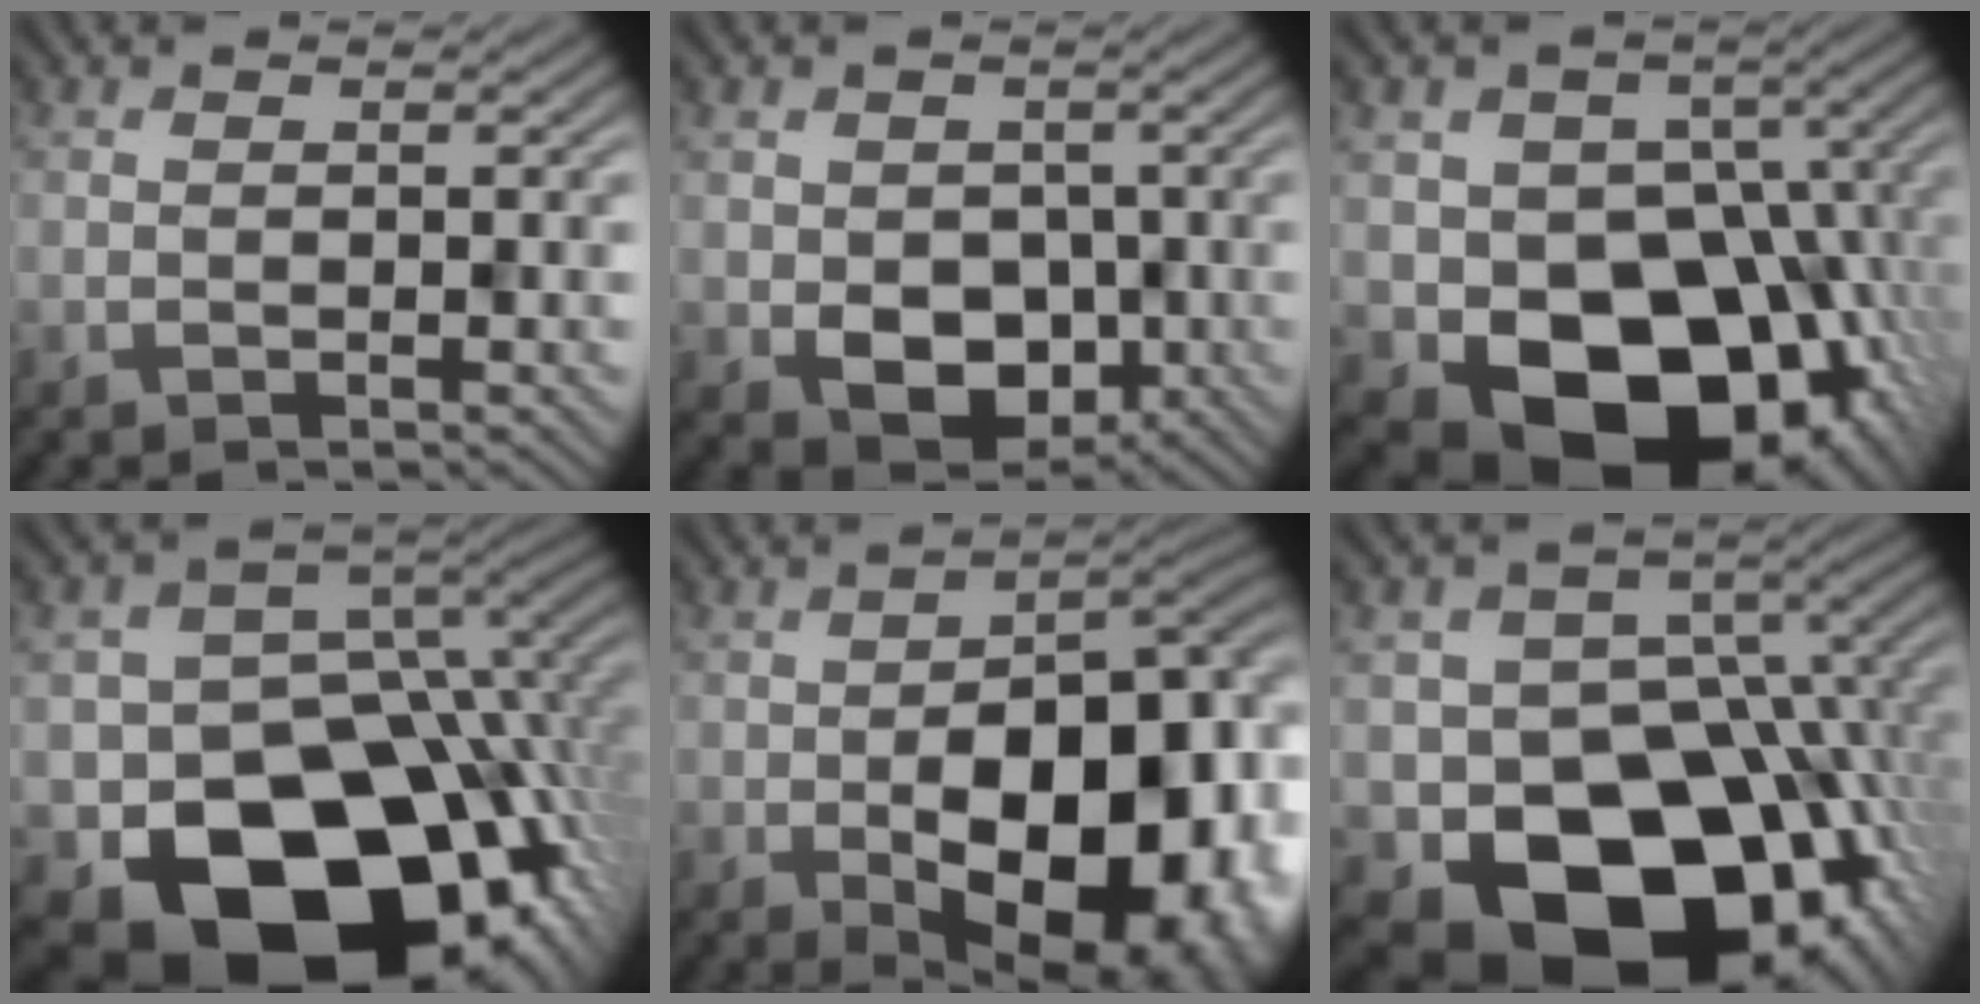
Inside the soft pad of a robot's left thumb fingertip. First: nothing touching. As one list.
[{"total": 5.3, "force": [-1.1, 4.6, 2.4], "torque": [-0.053, -0.020, -0.009]}, {"total": 14.9, "force": [-5.0, 11.5, 8.0], "torque": [-0.096, -0.037, -0.066]}, {"total": 18.6, "force": [-7.3, 14.2, 9.6], "torque": [-0.136, -0.059, -0.093]}, {"total": 17.6, "force": [-4.5, 10.2, 13.7], "torque": [-0.162, -0.031, -0.043]}, {"total": 16.8, "force": [-6.8, 12.9, 8.3], "torque": [-0.122, -0.053, -0.092]}]